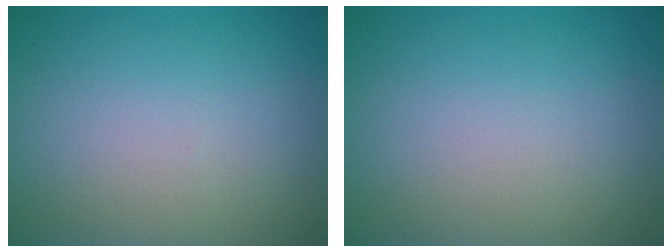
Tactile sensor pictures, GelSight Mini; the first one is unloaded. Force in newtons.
{"total": 0.0}